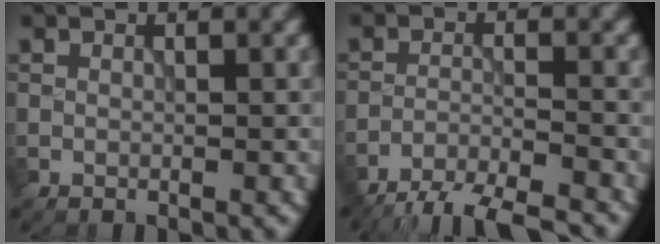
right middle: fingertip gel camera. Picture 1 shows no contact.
{"total": 7.6, "force": [-7.0, 1.2, 2.7], "torque": [-0.049, -0.014, -0.109]}